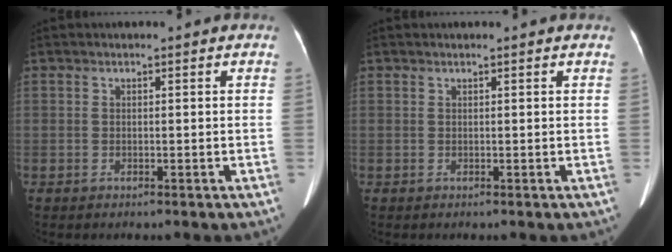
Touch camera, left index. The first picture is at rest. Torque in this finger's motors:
{"motor_torque": [0.05, -0.20, 0.06, 0.02]}